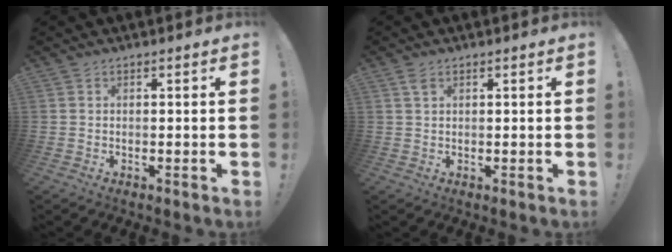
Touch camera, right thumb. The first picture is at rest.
{"total": 2.2, "force": [1.3, 1.1, 1.4], "torque": [-0.023, -0.001, 0.023]}